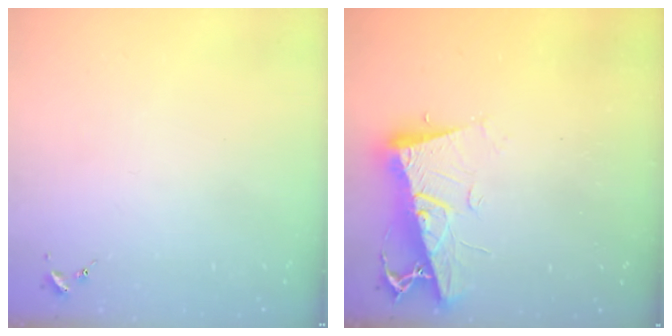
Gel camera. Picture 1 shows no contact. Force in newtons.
{"total": 11.9, "press": 11.8, "slide": 1.4}